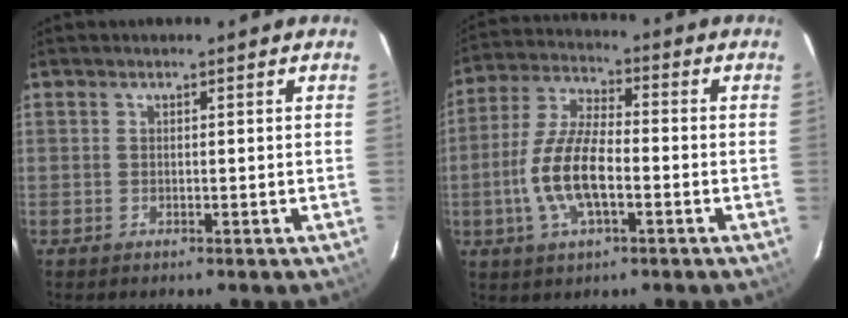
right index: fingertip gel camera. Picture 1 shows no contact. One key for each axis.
{"total": 12.0, "fx": -3.3, "fy": 4.5, "fz": 10.6, "tx": -0.226, "ty": 0.001, "tz": -0.065}